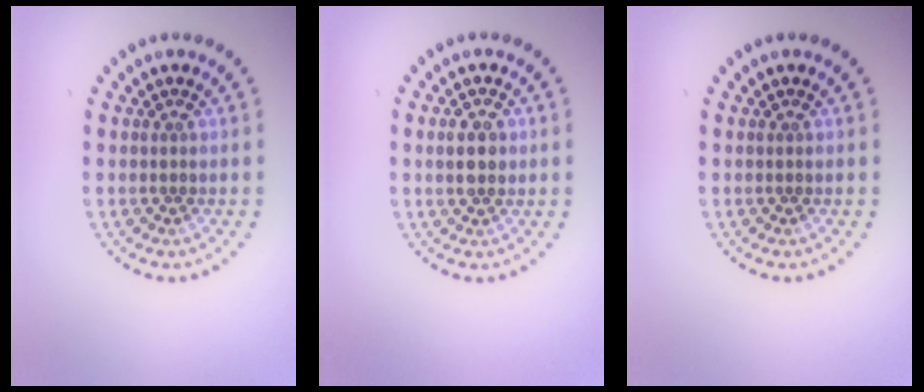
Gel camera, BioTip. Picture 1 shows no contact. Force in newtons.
{"total": 2.7, "press": 2.7, "slide": 0.1}
{"total": 0.0}